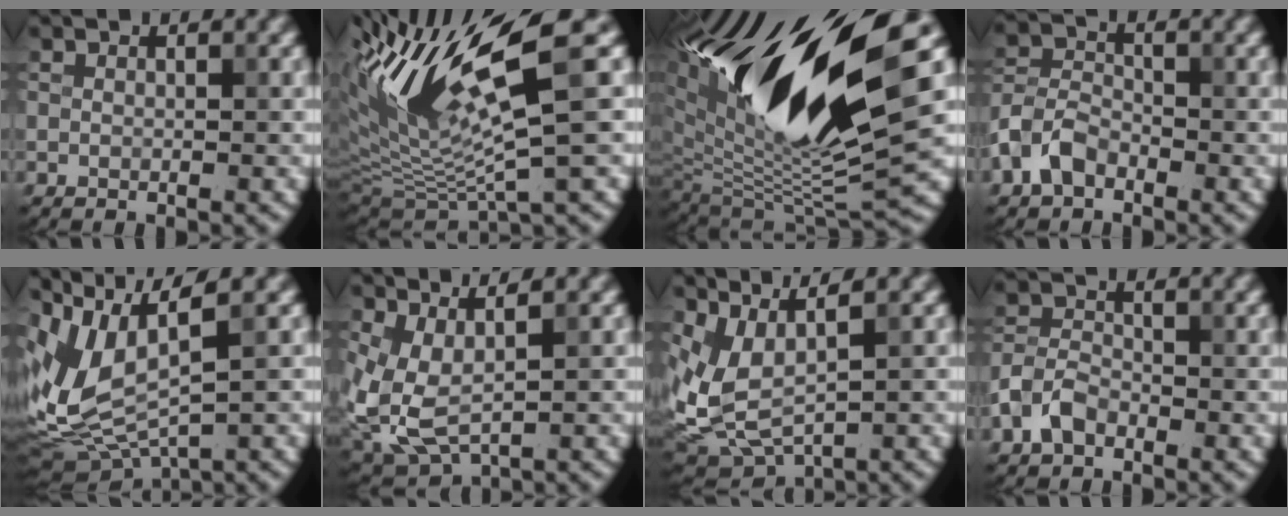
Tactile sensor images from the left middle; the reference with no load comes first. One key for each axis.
{"total": 11.0, "fx": 3.7, "fy": 2.7, "fz": 10.0, "tx": -0.188, "ty": 0.000, "tz": 0.077}
{"total": 16.3, "fx": 6.2, "fy": 6.1, "fz": 13.8, "tx": -0.256, "ty": 0.007, "tz": 0.103}
{"total": 3.6, "fx": -2.2, "fy": 2.1, "fz": 1.9, "tx": -0.038, "ty": 0.006, "tz": -0.054}
{"total": 8.0, "fx": 1.5, "fy": 3.4, "fz": 7.0, "tx": -0.165, "ty": -0.007, "tz": 0.042}
{"total": 4.2, "fx": 0.8, "fy": 1.8, "fz": 3.7, "tx": -0.095, "ty": -0.016, "tz": 0.023}
{"total": 4.8, "fx": 2.0, "fy": 2.0, "fz": 3.9, "tx": -0.102, "ty": -0.008, "tz": 0.051}
{"total": 3.0, "fx": -1.9, "fy": 1.8, "fz": 1.6, "tx": -0.033, "ty": 0.006, "tz": -0.047}